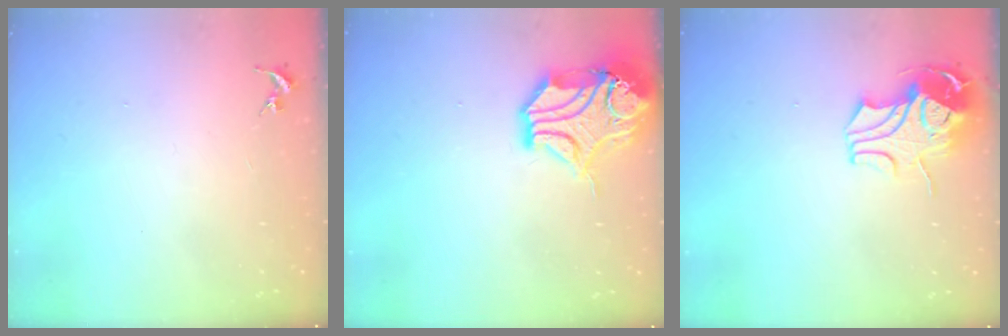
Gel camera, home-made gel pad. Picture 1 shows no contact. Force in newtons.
{"total": 16.2, "press": 16.0, "slide": 2.3}
{"total": 13.3, "press": 13.2, "slide": 1.7}